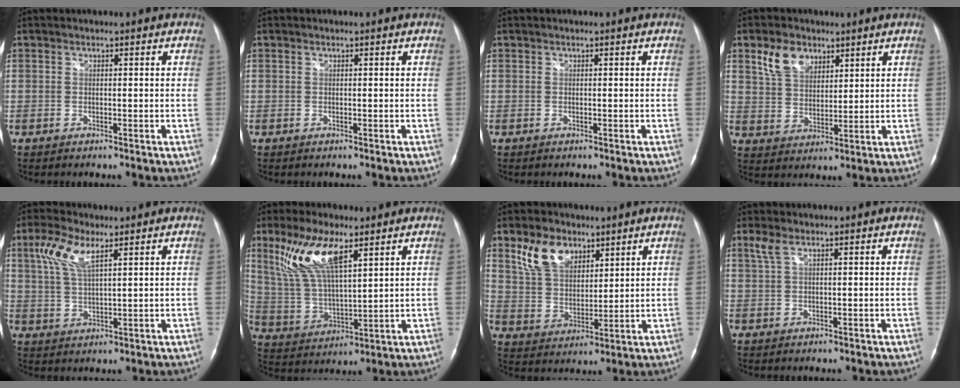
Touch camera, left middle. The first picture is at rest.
{"total": 0.0}
{"total": 0.0}
{"total": 6.8, "force": [4.1, 4.4, 3.3], "torque": [-0.073, 0.015, 0.084]}
{"total": 6.8, "force": [3.5, 1.8, 5.5], "torque": [-0.128, 0.013, 0.073]}
{"total": 11.9, "force": [6.5, 3.2, 9.5], "torque": [-0.209, 0.010, 0.133]}
{"total": 8.9, "force": [5.3, 5.5, 4.6], "torque": [-0.097, 0.017, 0.109]}
{"total": 2.2, "force": [1.3, 0.6, 1.6], "torque": [-0.051, 0.015, 0.035]}